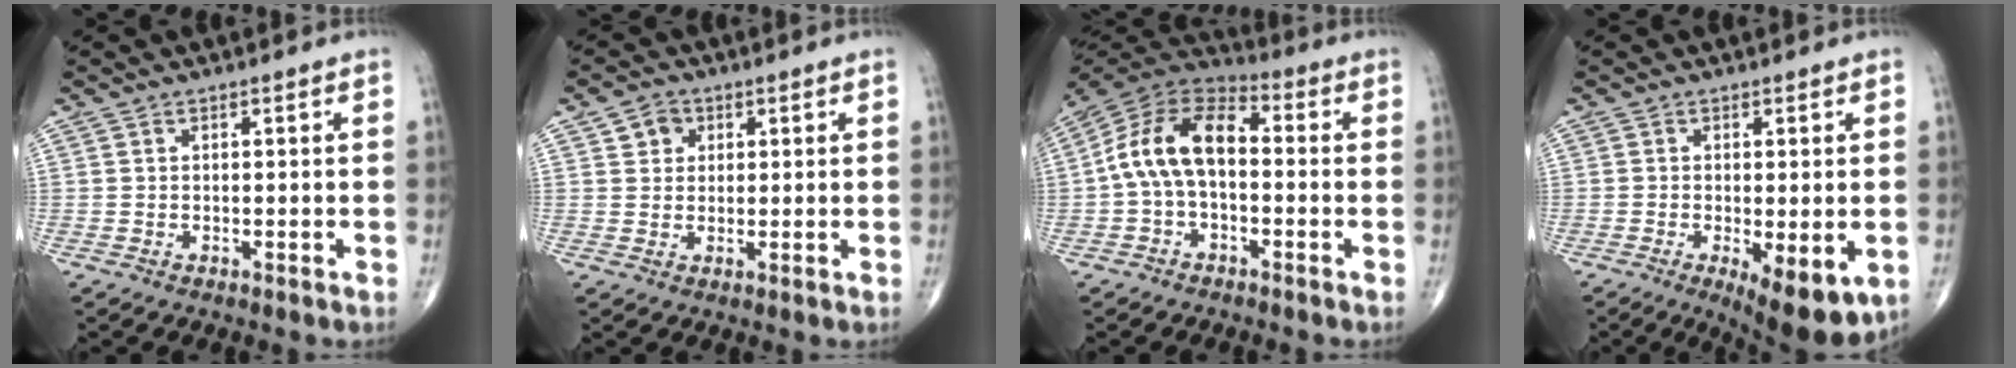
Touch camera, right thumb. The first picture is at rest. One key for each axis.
{"total": 3.6, "fx": 1.4, "fy": 3.1, "fz": 1.3, "tx": -0.002, "ty": -0.004, "tz": 0.019}
{"total": 13.0, "fx": -0.4, "fy": 7.7, "fz": 10.5, "tx": -0.185, "ty": 0.040, "tz": -0.023}
{"total": 10.2, "fx": -3.5, "fy": 3.6, "fz": 8.9, "tx": -0.125, "ty": -0.021, "tz": -0.045}